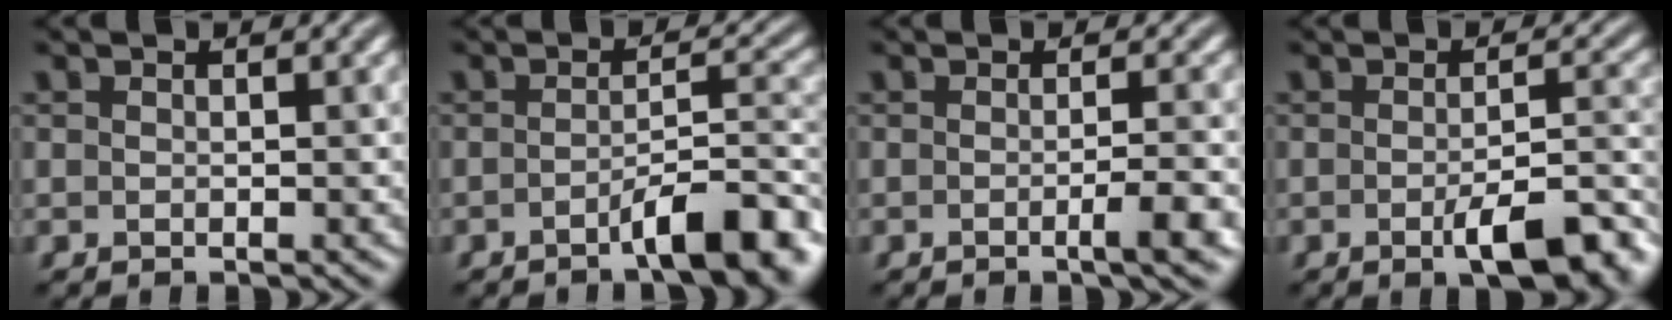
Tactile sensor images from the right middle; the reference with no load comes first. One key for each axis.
{"total": 5.8, "fx": -3.2, "fy": 1.2, "fz": 4.7, "tx": -0.063, "ty": 0.010, "tz": -0.051}
{"total": 3.0, "fx": -0.9, "fy": 0.6, "fz": 2.8, "tx": -0.036, "ty": 0.001, "tz": -0.019}
{"total": 6.4, "fx": -3.0, "fy": 1.7, "fz": 5.4, "tx": -0.081, "ty": -0.001, "tz": -0.042}